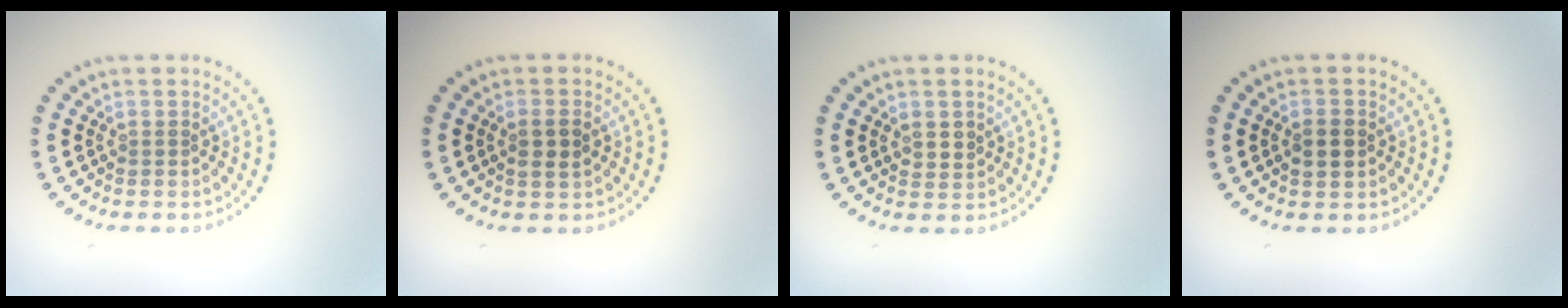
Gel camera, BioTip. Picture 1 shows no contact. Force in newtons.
{"total": 1.8, "press": 1.7, "slide": 0.4}
{"total": 1.3, "press": 1.2, "slide": 0.5}
{"total": 1.7, "press": 1.7, "slide": 0.1}